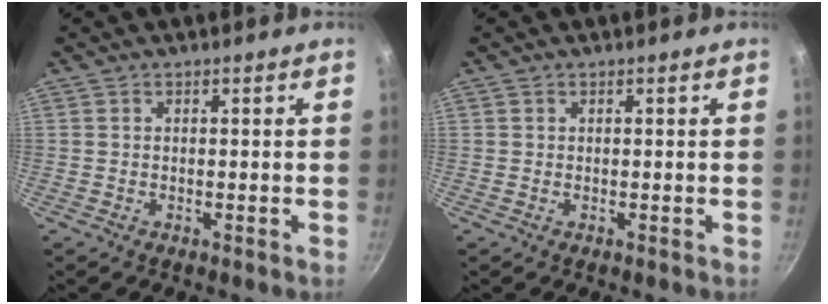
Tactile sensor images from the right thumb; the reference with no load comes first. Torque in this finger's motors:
{"motor_torque": [-0.04, -0.26, -0.27, 0.08, 0.00]}